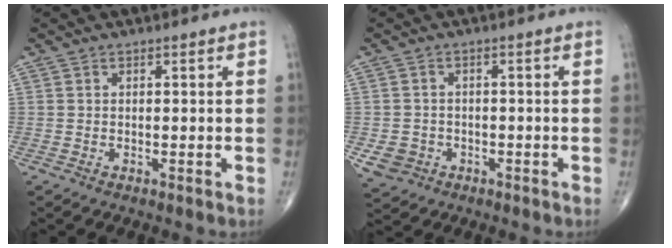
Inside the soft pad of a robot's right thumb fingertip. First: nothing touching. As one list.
[{"total": 4.4, "force": [-1.6, 3.9, 1.2], "torque": [-0.015, 0.008, -0.021]}]